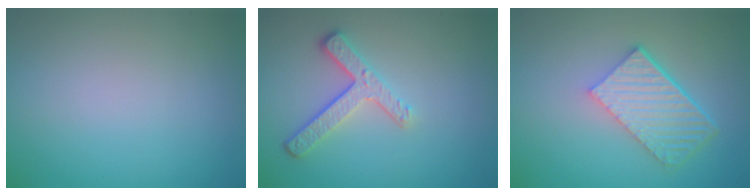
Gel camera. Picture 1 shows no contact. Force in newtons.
{"total": 3.4, "press": 2.7, "slide": 2.2}
{"total": 5.8, "press": 4.0, "slide": 4.2}